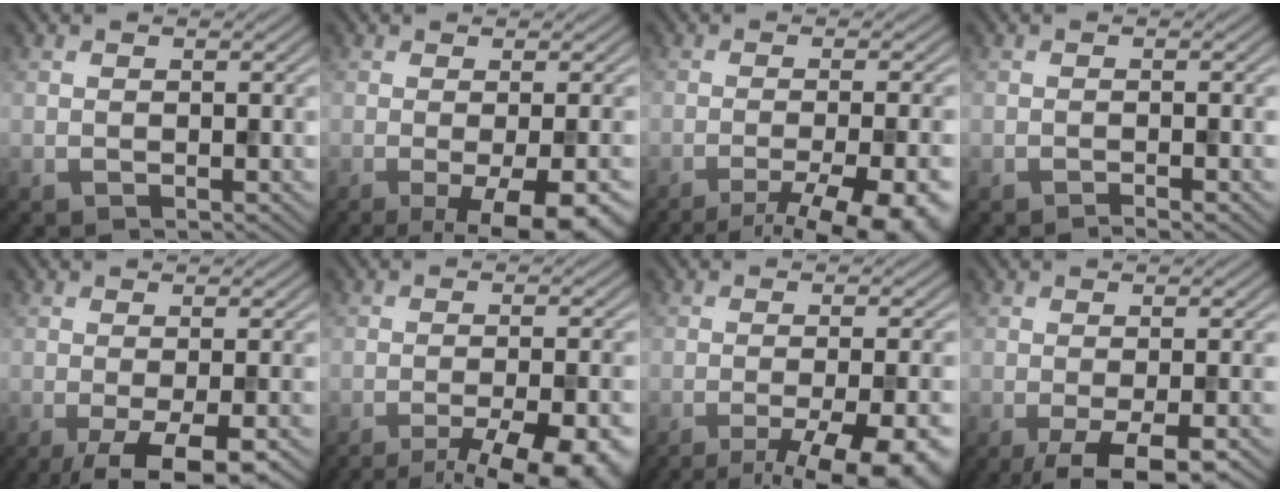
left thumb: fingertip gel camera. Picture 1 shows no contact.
{"total": 9.5, "force": [-3.7, 2.8, 8.3], "torque": [-0.101, -0.007, -0.043]}
{"total": 12.3, "force": [-8.1, 3.4, 8.6], "torque": [-0.108, -0.009, -0.090]}
{"total": 1.3, "force": [-0.9, 0.0, 0.9], "torque": [-0.010, 0.002, -0.019]}
{"total": 7.8, "force": [-3.5, 2.3, 6.6], "torque": [-0.099, -0.008, -0.052]}
{"total": 11.9, "force": [-8.0, 3.4, 8.2], "torque": [-0.101, -0.005, -0.089]}
{"total": 12.5, "force": [-7.2, 3.5, 9.6], "torque": [-0.116, -0.008, -0.081]}
{"total": 6.7, "force": [-3.2, 1.9, 5.6], "torque": [-0.082, -0.004, -0.049]}